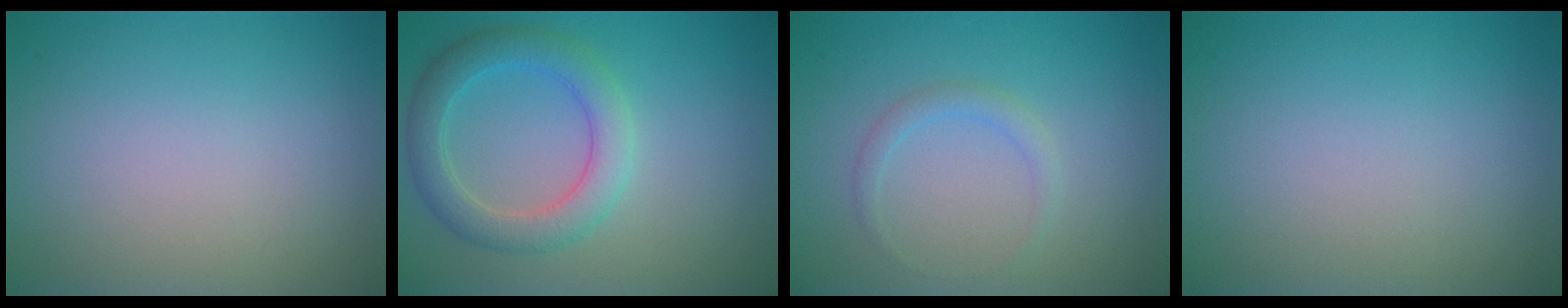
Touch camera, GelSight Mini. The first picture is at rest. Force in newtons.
{"total": 4.1, "press": 4.1, "slide": 0.1}
{"total": 1.3, "press": 1.3, "slide": 0.1}
{"total": 0.0}